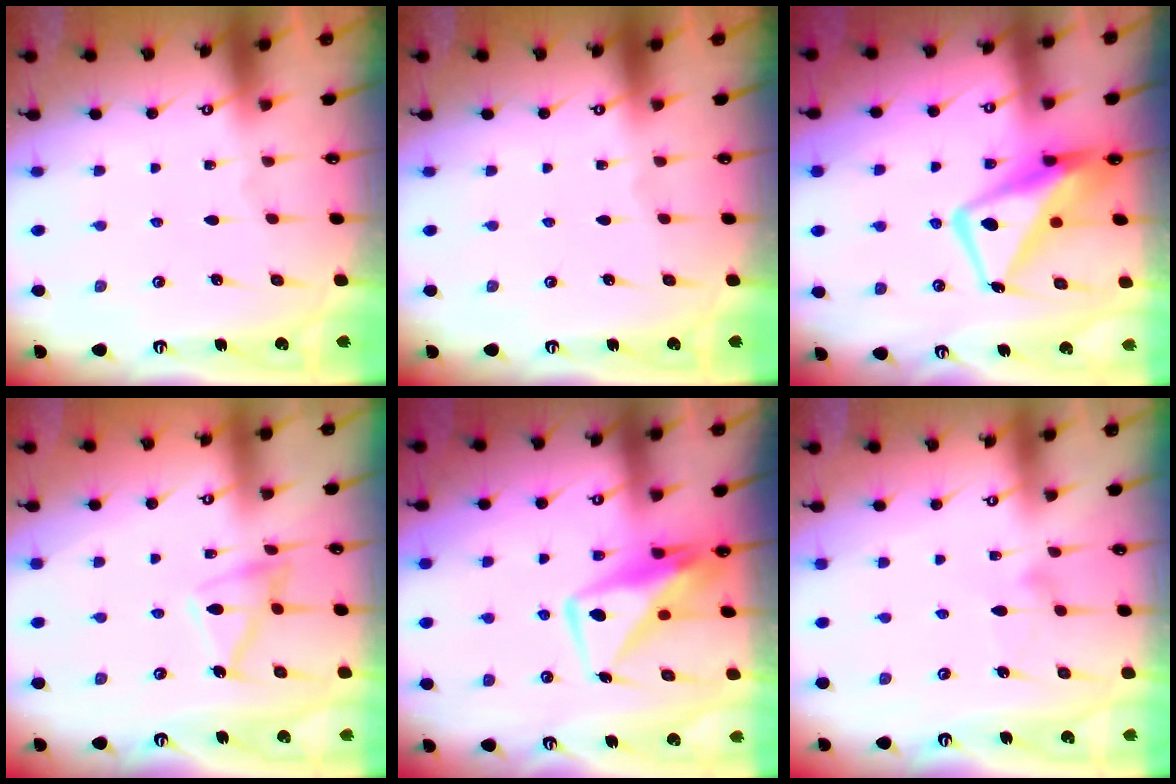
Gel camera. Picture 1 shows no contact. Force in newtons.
{"total": 0.0}
{"total": 12.7, "press": 12.7, "slide": 1.4}
{"total": 11.9, "press": 11.9, "slide": 0.7}
{"total": 10.9, "press": 10.9, "slide": 1.0}
{"total": 7.1, "press": 7.1, "slide": 0.3}